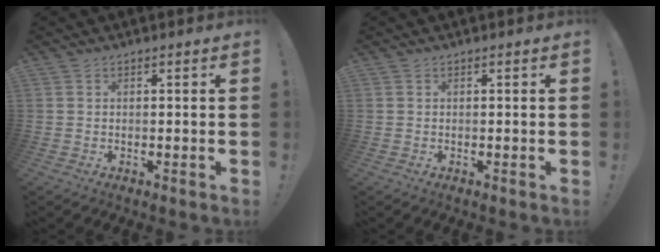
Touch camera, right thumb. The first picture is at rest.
{"total": 0.0}